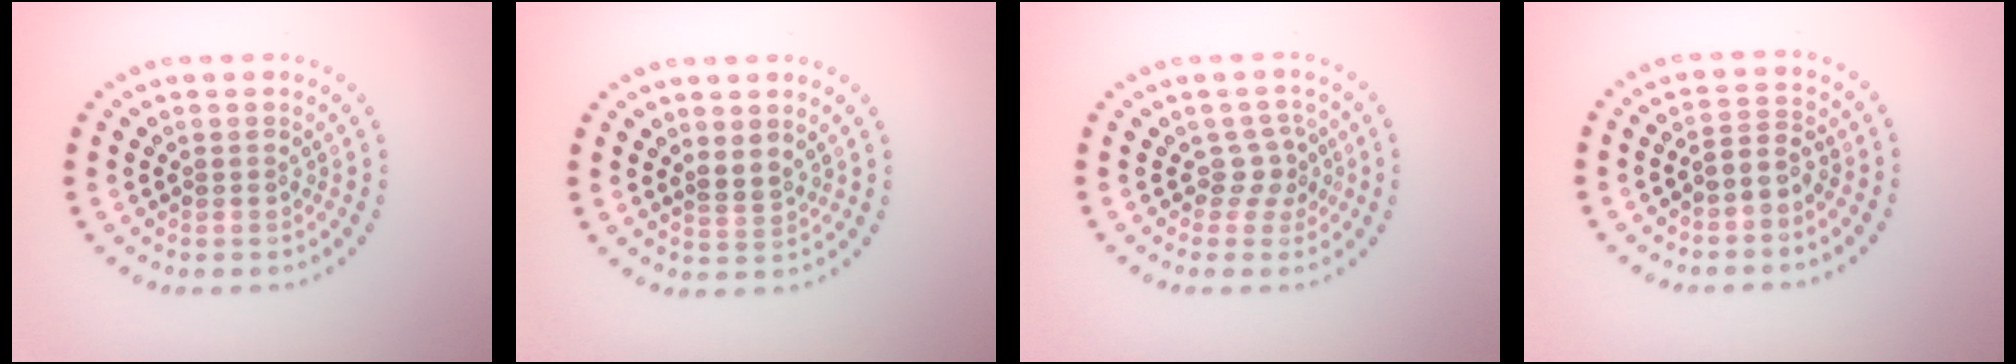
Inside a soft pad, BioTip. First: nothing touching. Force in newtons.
{"total": 1.5, "press": 1.2, "slide": 0.8}
{"total": 2.0, "press": 1.3, "slide": 1.5}
{"total": 2.0, "press": 1.3, "slide": 1.5}